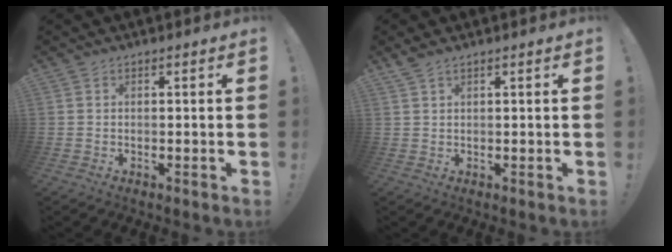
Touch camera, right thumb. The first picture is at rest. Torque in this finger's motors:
{"motor_torque": [-0.05, -0.05, 0.37, 0.11, 0.00]}